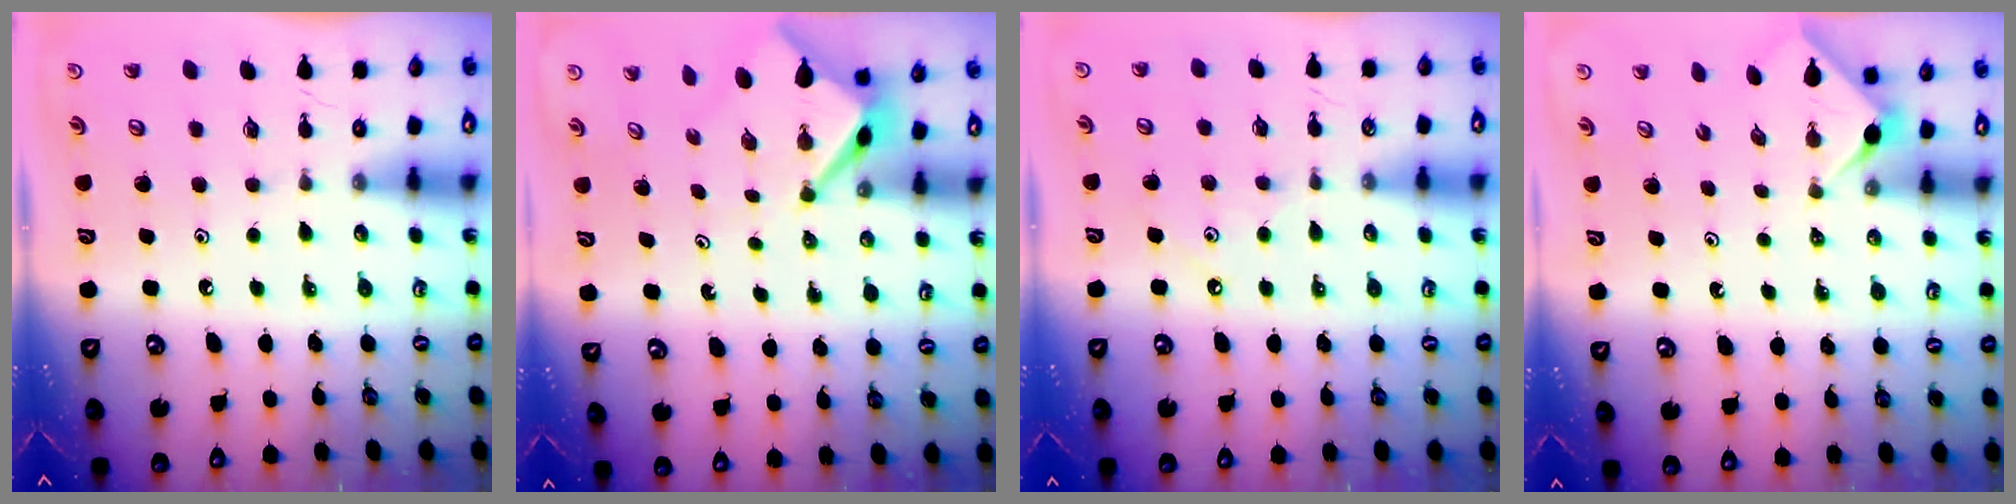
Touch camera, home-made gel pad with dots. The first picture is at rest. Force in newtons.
{"total": 3.2, "press": 3.2, "slide": 0.2}
{"total": 3.7, "press": 3.7, "slide": 0.4}
{"total": 2.7, "press": 2.6, "slide": 0.4}